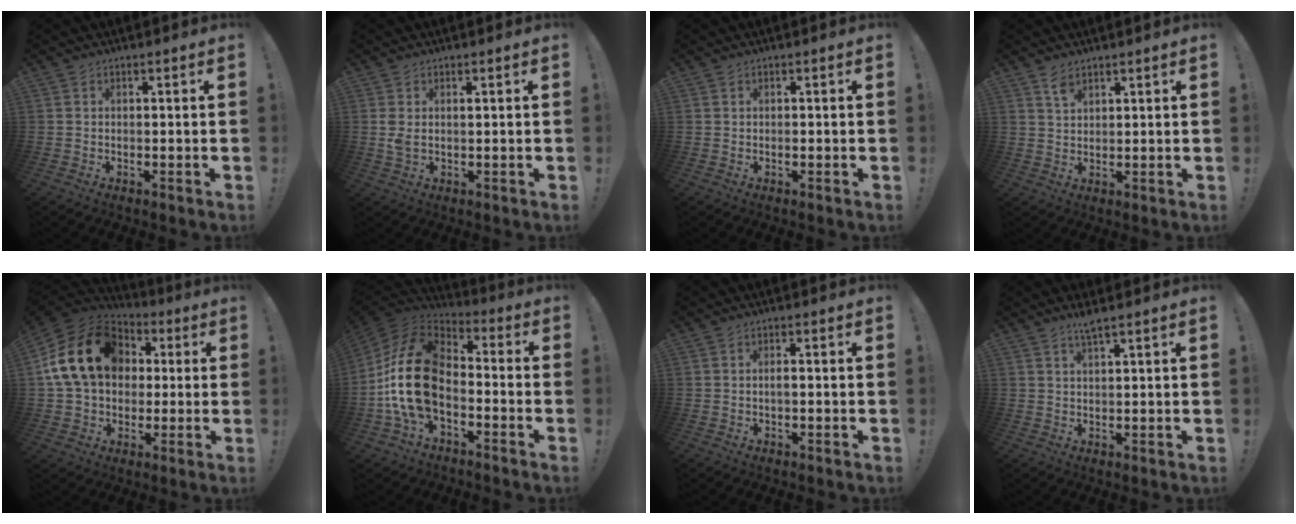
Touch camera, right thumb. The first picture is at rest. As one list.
[{"total": 2.2, "force": [0.7, 1.1, 1.8], "torque": [-0.036, 0.004, 0.011]}, {"total": 0.5, "force": [-0.4, 0.2, 0.2], "torque": [-0.001, 0.000, -0.009]}, {"total": 3.4, "force": [2.6, 1.7, 1.4], "torque": [-0.016, -0.020, 0.047]}, {"total": 21.5, "force": [5.1, 15.8, 13.6], "torque": [-0.248, 0.002, 0.102]}, {"total": 21.7, "force": [-3.0, 13.5, 16.8], "torque": [-0.339, 0.026, -0.044]}, {"total": 1.6, "force": [-0.5, 0.2, 1.5], "torque": [-0.034, 0.004, -0.009]}, {"total": 3.9, "force": [3.1, 0.3, 2.4], "torque": [-0.035, -0.012, 0.050]}]